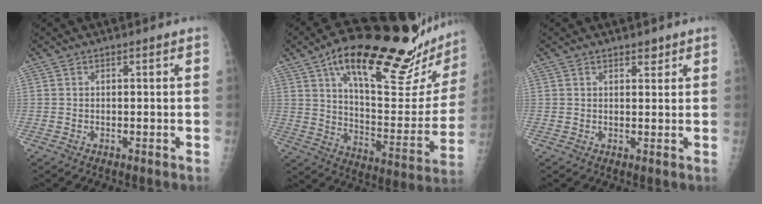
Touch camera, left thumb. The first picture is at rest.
{"total": 31.5, "force": [20.7, 9.3, 21.9], "torque": [-0.291, -0.062, 0.309]}
{"total": 1.6, "force": [1.2, 0.9, 0.6], "torque": [0.002, -0.008, 0.016]}